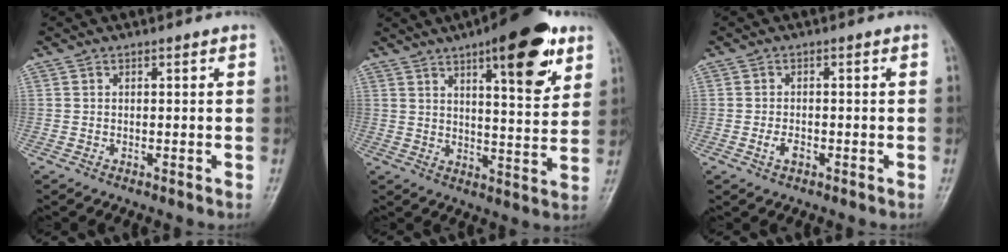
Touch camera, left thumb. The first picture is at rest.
{"total": 16.2, "force": [8.8, 4.9, 12.6], "torque": [-0.150, -0.037, 0.123]}
{"total": 2.3, "force": [-1.0, 1.3, 1.6], "torque": [-0.032, 0.007, -0.017]}